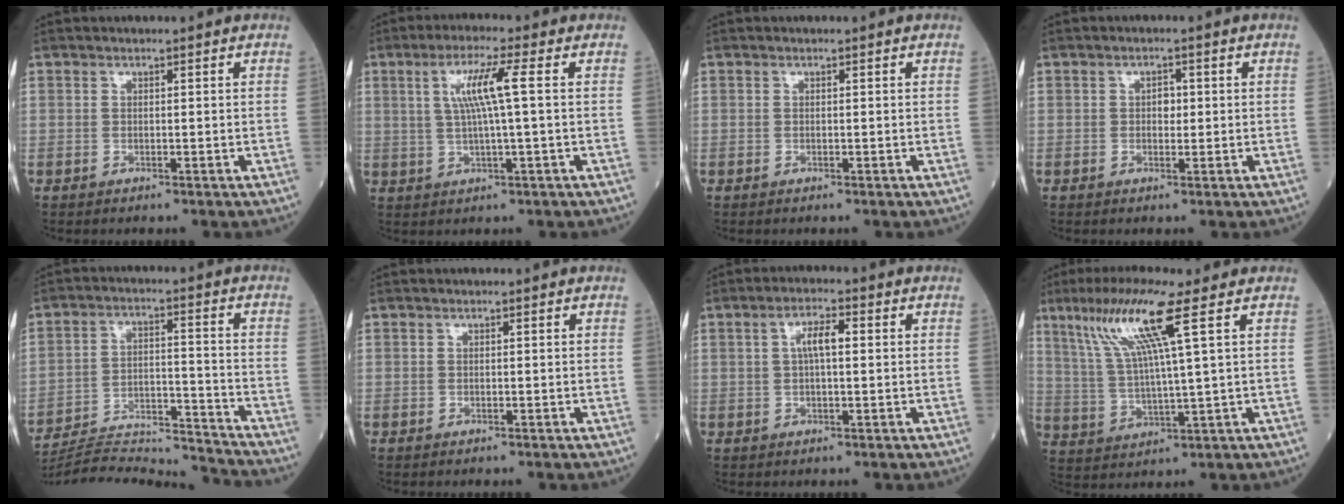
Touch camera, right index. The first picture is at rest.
{"total": 6.6, "force": [1.3, -0.5, 6.4], "torque": [-0.124, 0.008, 0.028]}
{"total": 0.0}
{"total": 1.7, "force": [0.2, 1.1, 1.3], "torque": [-0.017, 0.002, 0.002]}
{"total": 18.8, "force": [-18.4, -0.8, 3.6], "torque": [-0.070, 0.004, -0.285]}
{"total": 0.0}
{"total": 3.9, "force": [0.7, 1.1, 3.7], "torque": [-0.069, 0.012, 0.010]}
{"total": 11.4, "force": [5.6, -1.1, 9.9], "torque": [-0.202, 0.013, 0.111]}